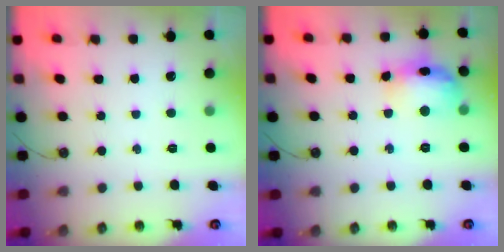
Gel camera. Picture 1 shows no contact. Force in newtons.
{"total": 15.0, "press": 15.0, "slide": 1.3}